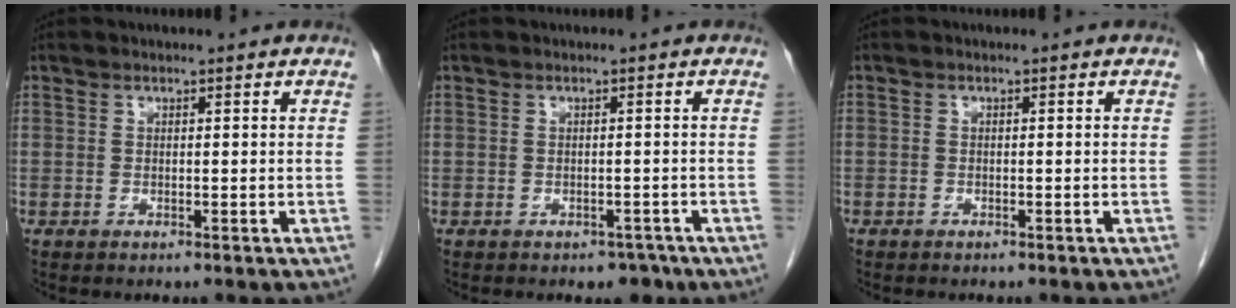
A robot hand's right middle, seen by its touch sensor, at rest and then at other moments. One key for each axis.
{"total": 2.0, "fx": -1.4, "fy": 1.3, "fz": 0.7, "tx": -0.002, "ty": 0.005, "tz": -0.013}
{"total": 0.6, "fx": -0.4, "fy": 0.4, "fz": 0.1, "tx": -0.005, "ty": 0.002, "tz": -0.008}